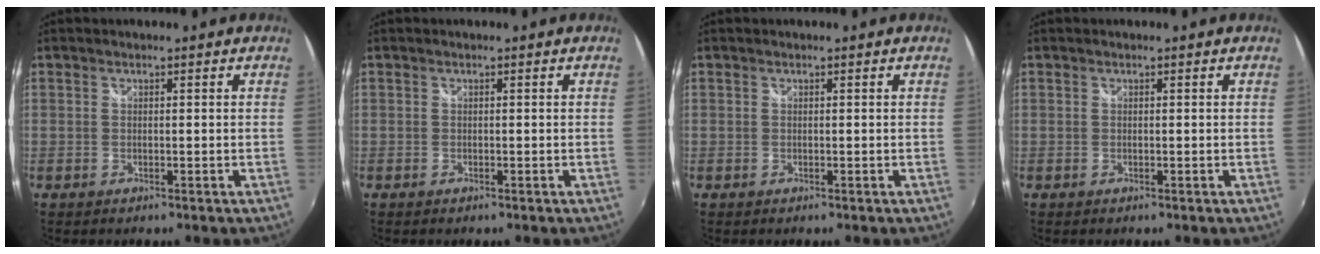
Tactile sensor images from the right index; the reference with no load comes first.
{"total": 0.0}
{"total": 0.0}
{"total": 0.0}